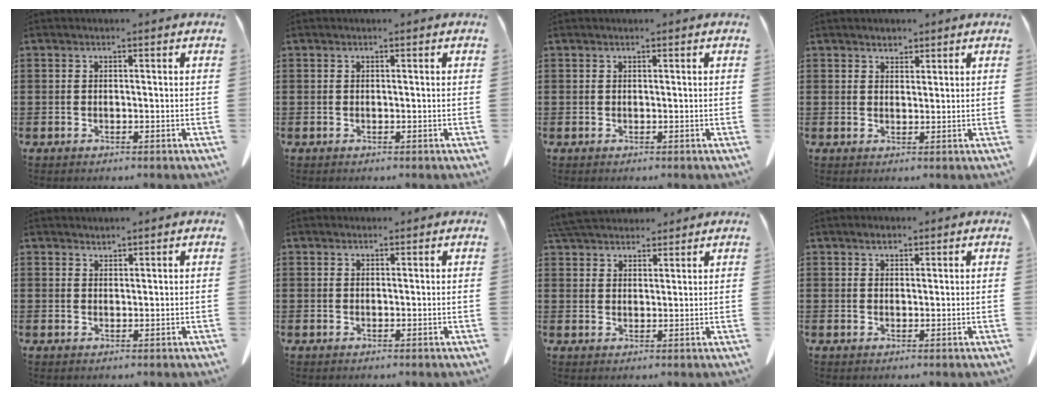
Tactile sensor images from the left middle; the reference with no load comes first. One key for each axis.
{"total": 0.0}
{"total": 0.0}
{"total": 1.8, "fx": 1.7, "fy": 0.6, "fz": 0.0, "tx": -0.005, "ty": 0.002, "tz": 0.034}
{"total": 1.3, "fx": 1.3, "fy": 0.1, "fz": -0.1, "tx": -0.001, "ty": -0.003, "tz": 0.027}
{"total": 0.6, "fx": 0.6, "fy": 0.3, "fz": 0.1, "tx": -0.003, "ty": 0.000, "tz": 0.012}
{"total": 5.3, "fx": 5.0, "fy": 1.3, "fz": 1.2, "tx": -0.037, "ty": -0.010, "tz": 0.097}
{"total": 1.7, "fx": 1.4, "fy": 0.7, "fz": 0.7, "tx": -0.010, "ty": -0.003, "tz": 0.026}